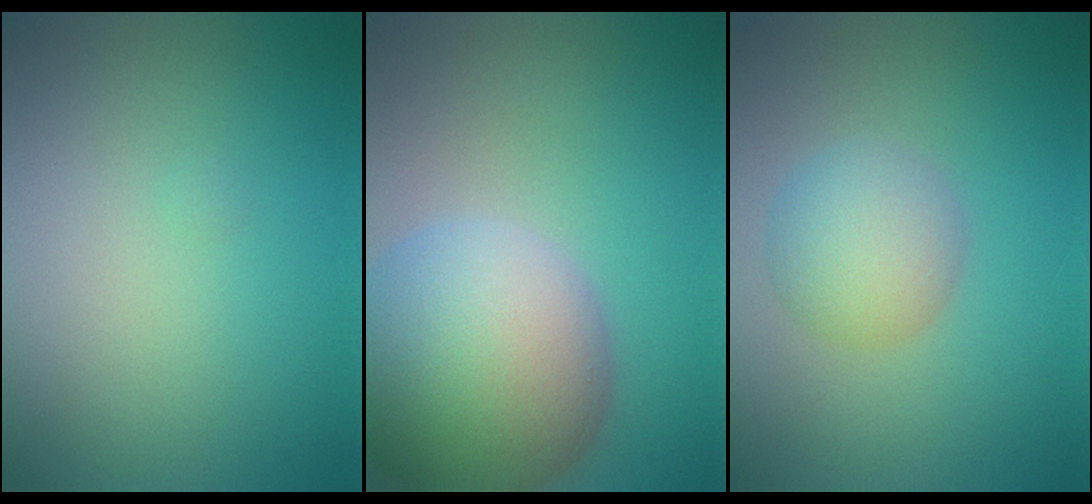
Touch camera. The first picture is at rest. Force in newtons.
{"total": 12.0, "press": 12.0, "slide": 0.5}
{"total": 3.7, "press": 3.7, "slide": 0.1}